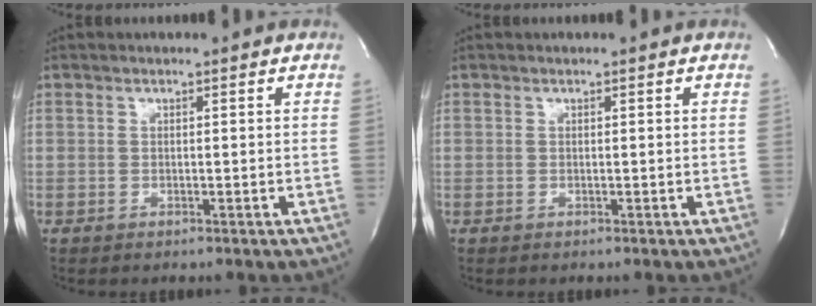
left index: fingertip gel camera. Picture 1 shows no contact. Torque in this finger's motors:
{"motor_torque": [0.00, 0.00, 0.00, 0.00]}